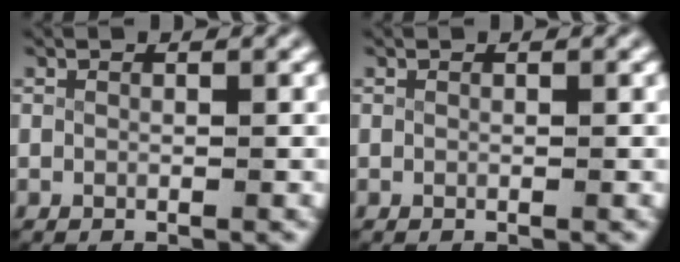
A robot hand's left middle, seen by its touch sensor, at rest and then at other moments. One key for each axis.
{"total": 0.0}